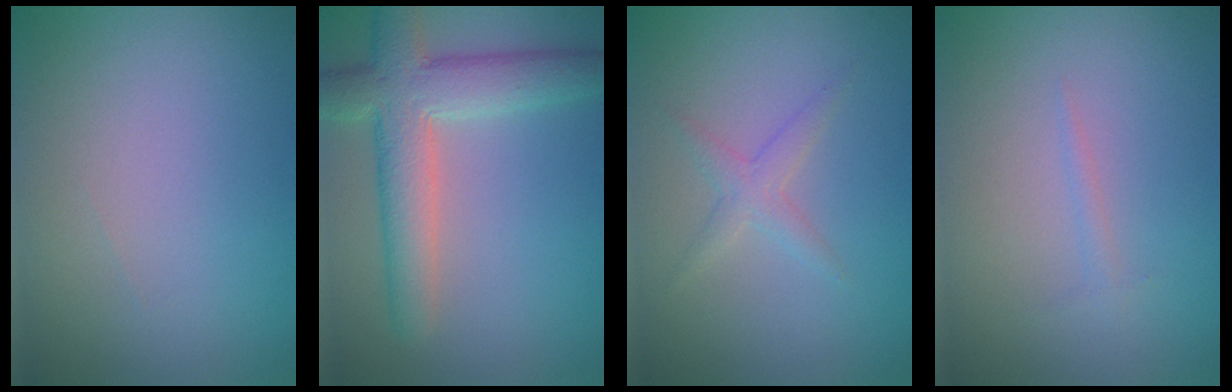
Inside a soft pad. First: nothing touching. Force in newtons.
{"total": 6.0, "press": 6.0, "slide": 0.5}
{"total": 1.6, "press": 1.6, "slide": 0.1}
{"total": 0.7, "press": 0.7, "slide": 0.0}